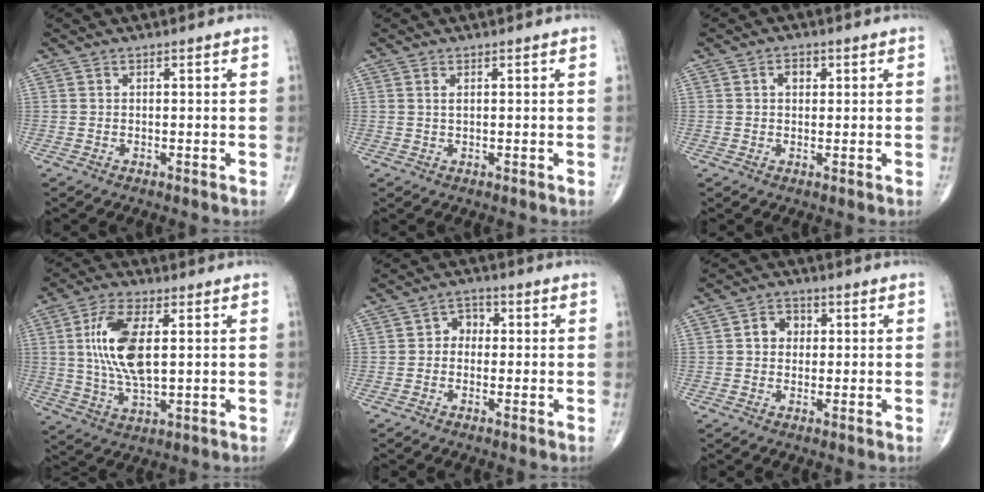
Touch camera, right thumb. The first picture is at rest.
{"total": 0.9, "force": [0.4, 0.3, 0.7], "torque": [-0.016, 0.003, 0.007]}
{"total": 2.4, "force": [0.7, 1.7, 1.5], "torque": [-0.014, 0.003, 0.007]}
{"total": 12.6, "force": [2.2, 5.4, 11.2], "torque": [-0.223, -0.009, 0.044]}
{"total": 3.5, "force": [-0.2, 3.0, 1.9], "torque": [-0.005, 0.016, -0.015]}
{"total": 3.8, "force": [0.3, 3.2, 1.9], "torque": [-0.010, 0.013, -0.004]}